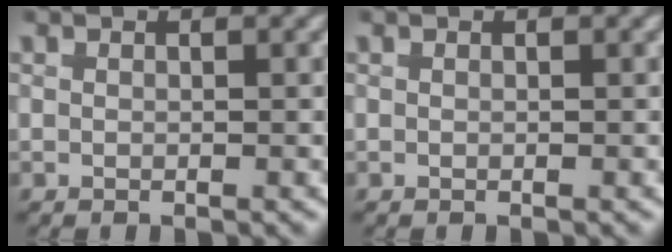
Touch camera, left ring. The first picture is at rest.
{"total": 0.0}